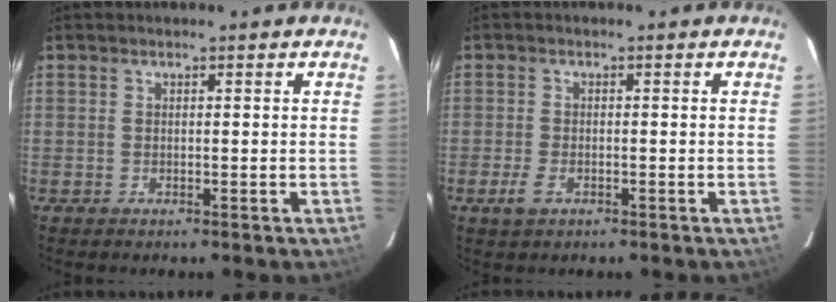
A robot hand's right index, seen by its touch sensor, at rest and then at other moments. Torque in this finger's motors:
{"motor_torque": [0.37, -0.13, 0.17, 0.04]}